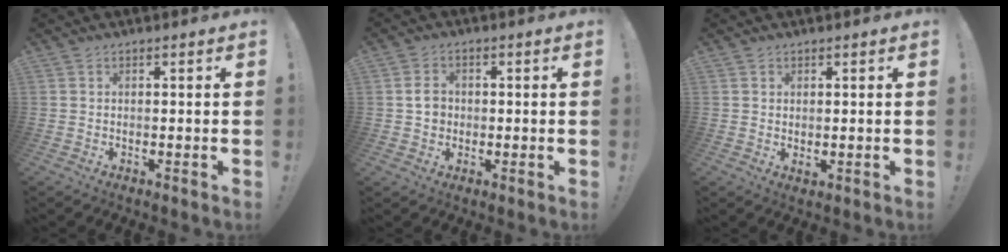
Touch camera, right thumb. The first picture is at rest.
{"total": 4.6, "force": [-0.1, 3.9, 2.3], "torque": [-0.036, 0.008, 0.001]}
{"total": 1.1, "force": [0.8, 0.5, 0.6], "torque": [-0.009, -0.001, 0.015]}